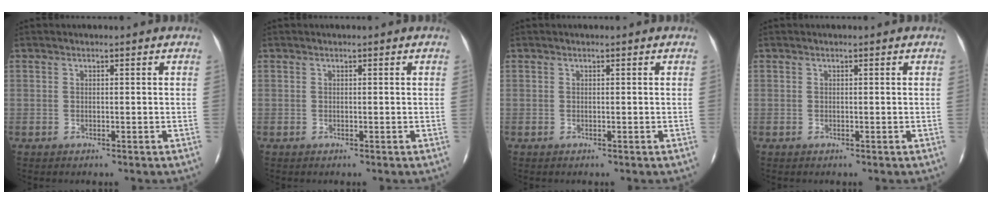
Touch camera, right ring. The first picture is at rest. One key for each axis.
{"total": 0.0}
{"total": 0.0}
{"total": 0.0}